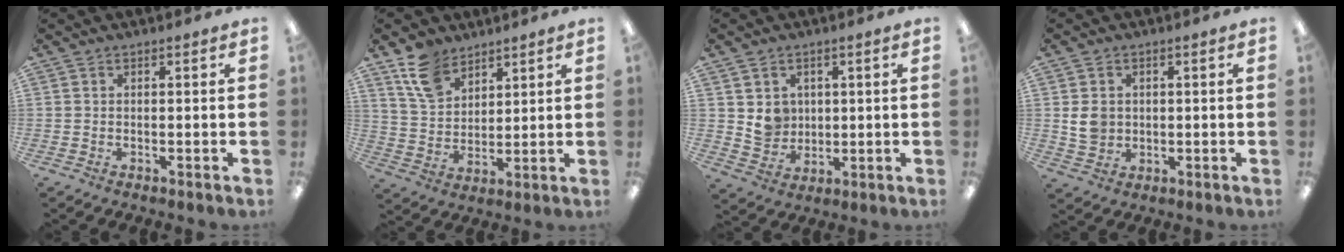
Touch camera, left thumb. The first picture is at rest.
{"total": 10.3, "force": [7.0, 6.5, 3.8], "torque": [-0.078, -0.028, 0.137]}
{"total": 6.1, "force": [2.2, 5.6, 1.1], "torque": [-0.001, -0.008, 0.041]}
{"total": 4.9, "force": [0.6, 4.2, 2.4], "torque": [-0.033, 0.003, 0.011]}